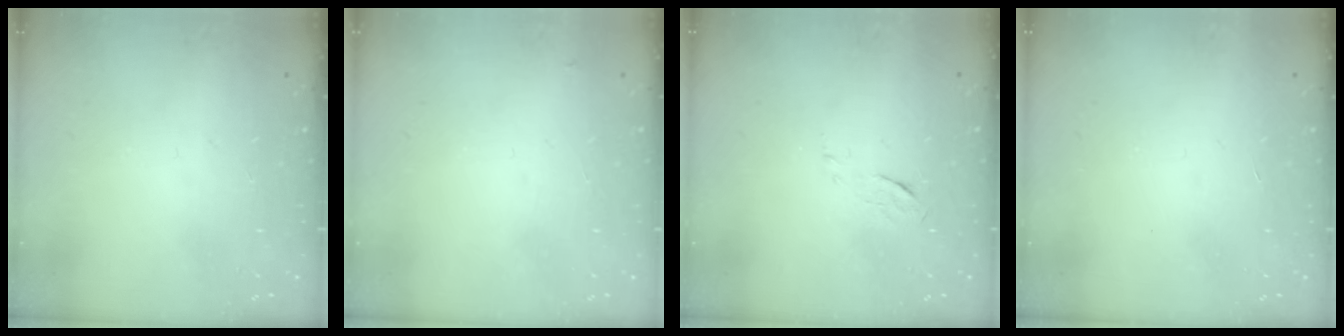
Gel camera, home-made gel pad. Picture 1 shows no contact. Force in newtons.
{"total": 2.8, "press": 2.8, "slide": 0.4}
{"total": 4.2, "press": 4.1, "slide": 1.1}
{"total": 1.7, "press": 1.7, "slide": 0.1}